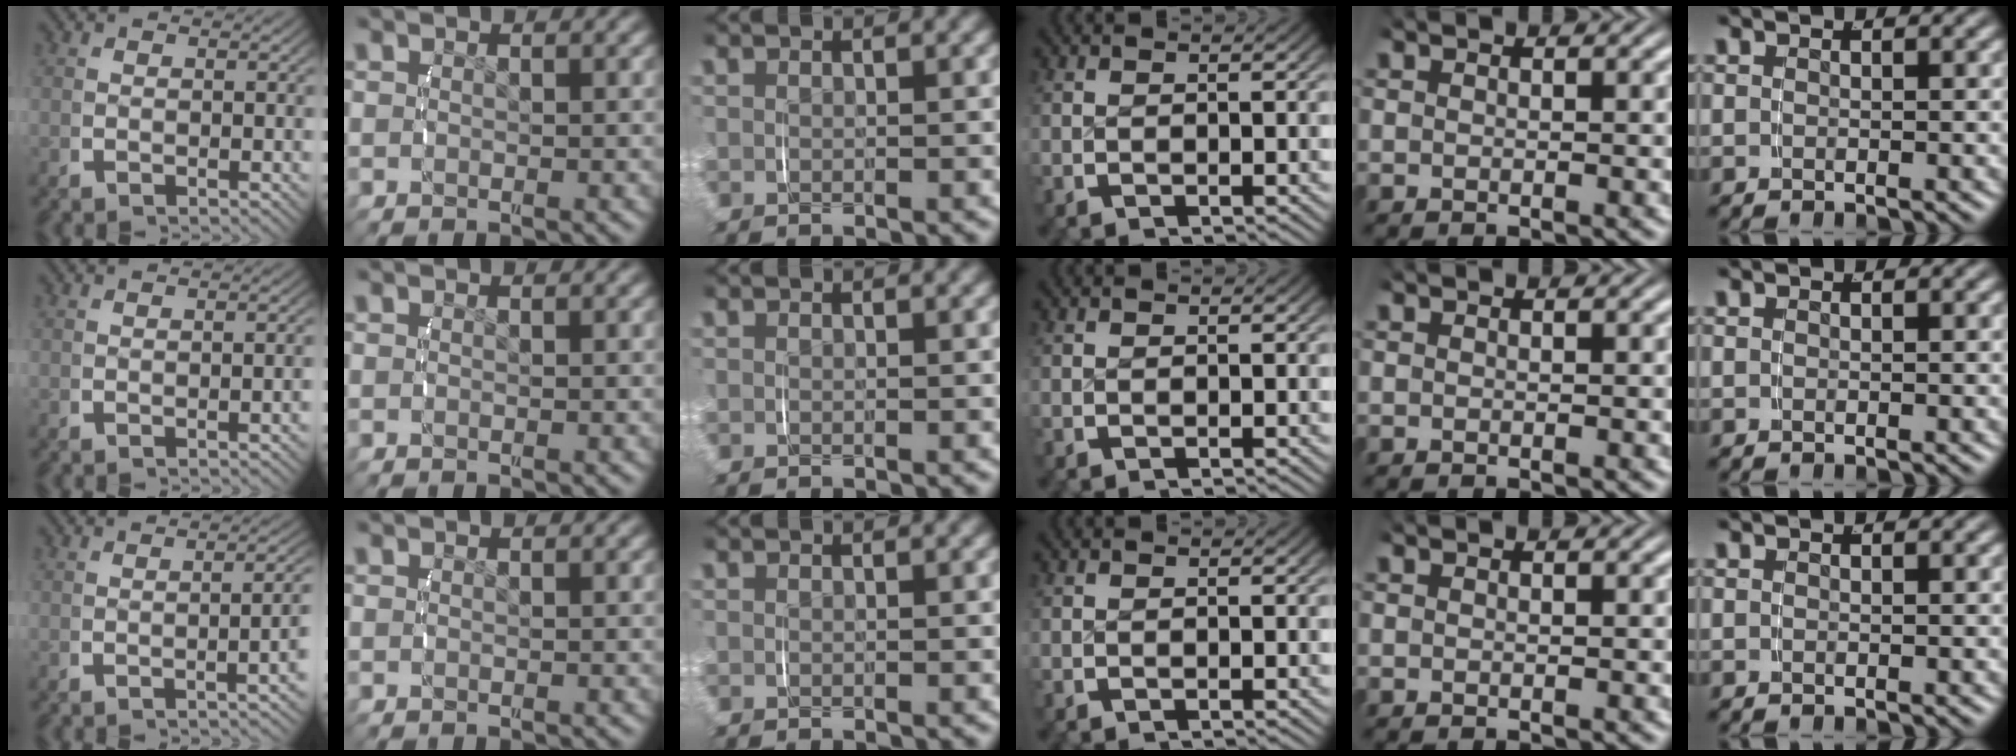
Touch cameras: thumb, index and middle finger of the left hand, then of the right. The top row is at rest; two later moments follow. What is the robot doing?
{"motion": "lift_and_place", "object": "measuring cup"}